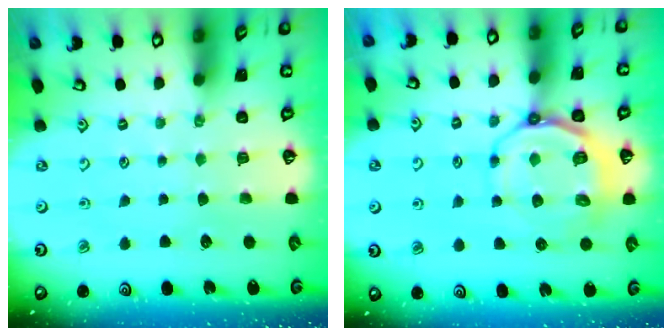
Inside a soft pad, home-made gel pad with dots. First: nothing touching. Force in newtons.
{"total": 9.3, "press": 9.0, "slide": 2.6}